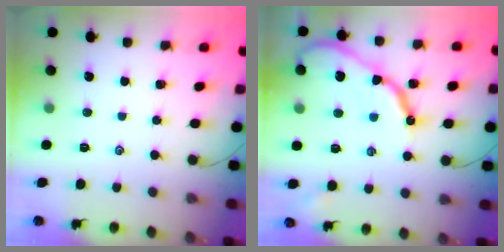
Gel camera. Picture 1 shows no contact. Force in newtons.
{"total": 13.7, "press": 13.6, "slide": 1.5}